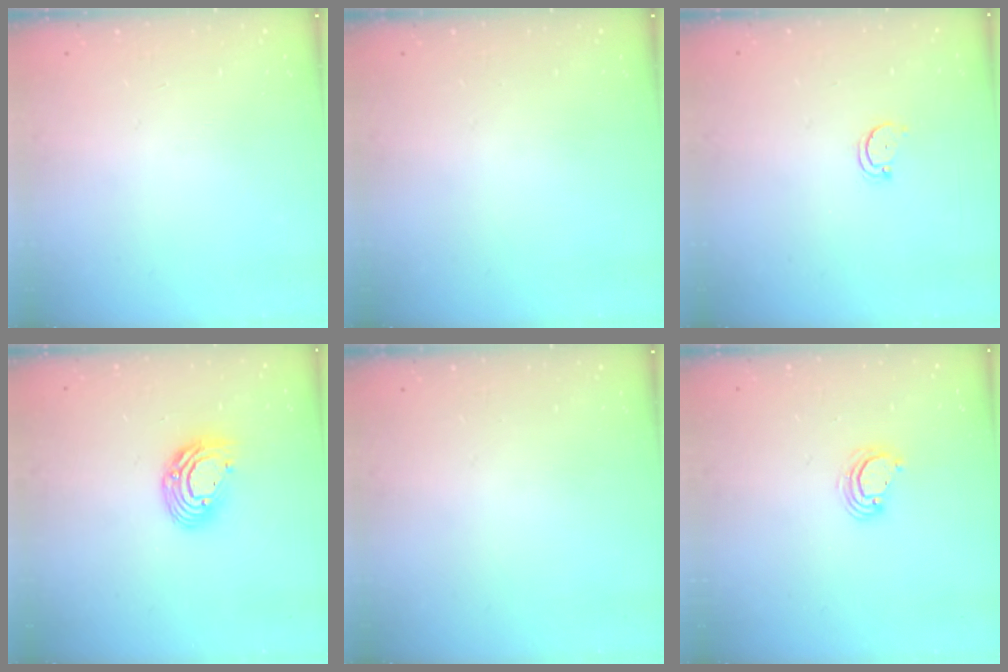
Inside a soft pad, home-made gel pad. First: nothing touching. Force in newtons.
{"total": 0.0}
{"total": 2.5, "press": 2.4, "slide": 0.5}
{"total": 10.3, "press": 10.3, "slide": 1.1}
{"total": 0.0}
{"total": 4.1, "press": 4.1, "slide": 0.2}